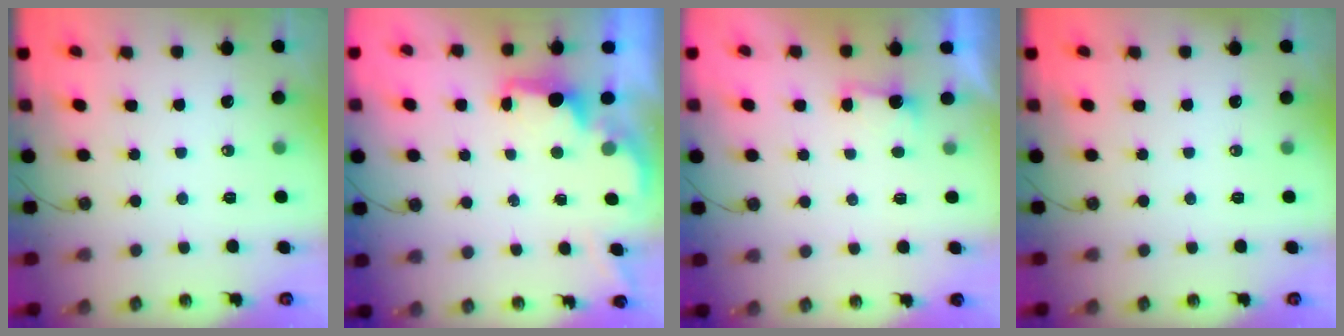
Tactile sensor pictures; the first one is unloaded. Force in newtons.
{"total": 1.8, "press": 1.6, "slide": 0.7}
{"total": 1.6, "press": 1.4, "slide": 0.7}
{"total": 0.0}